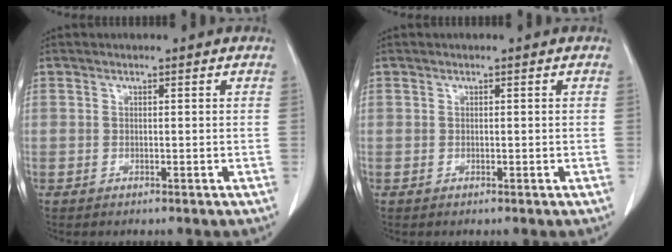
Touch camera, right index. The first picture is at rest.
{"total": 0.0}